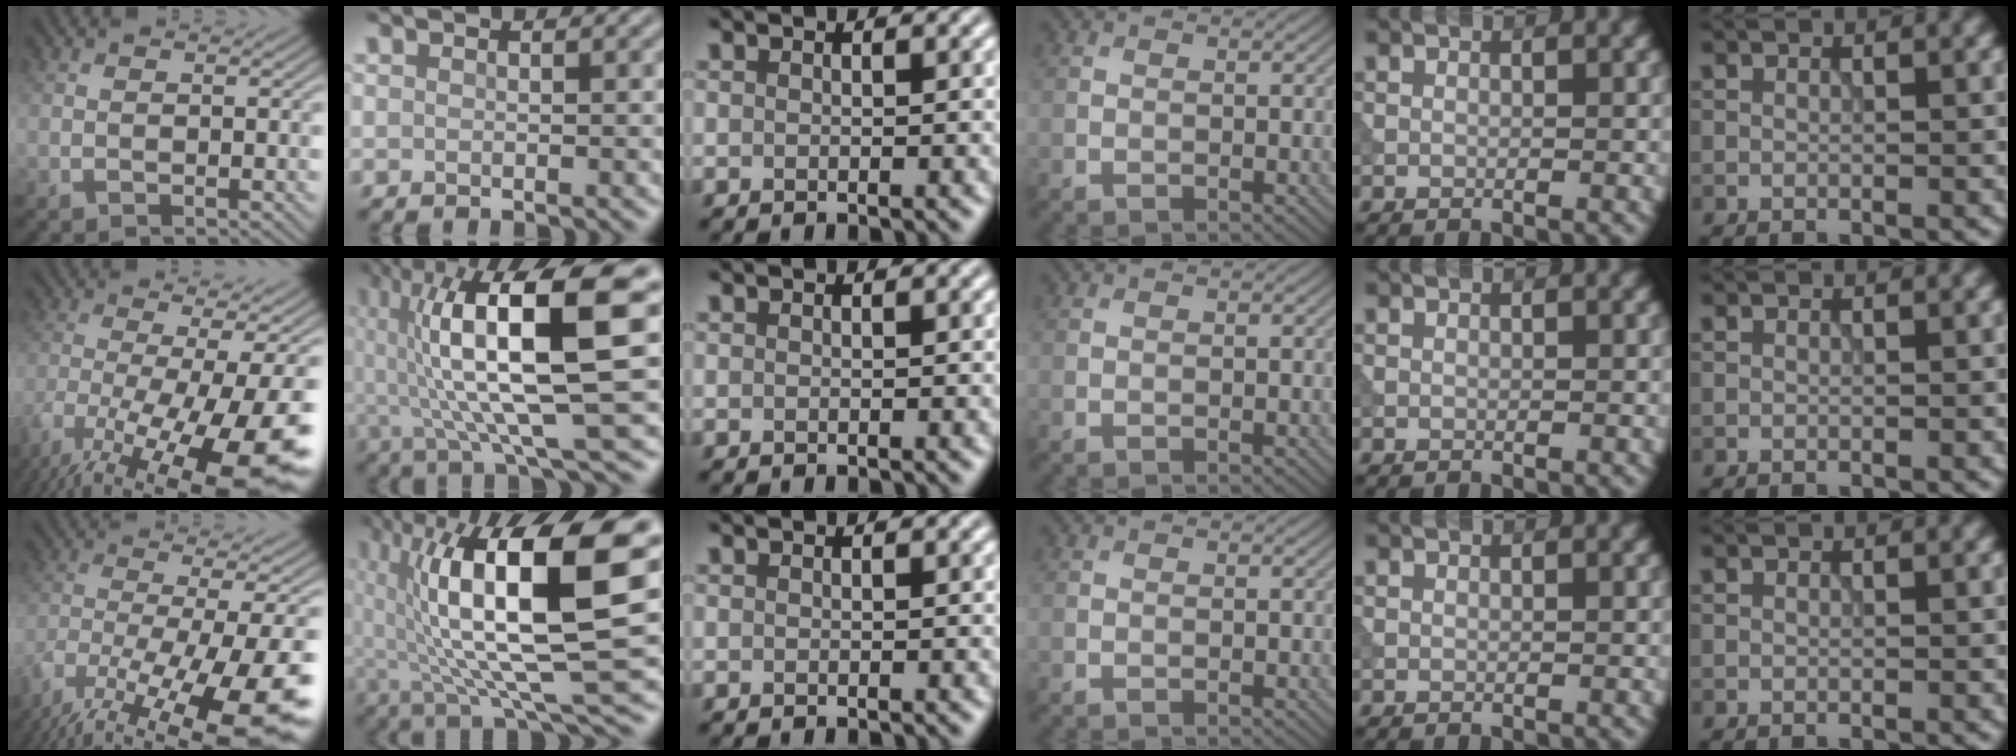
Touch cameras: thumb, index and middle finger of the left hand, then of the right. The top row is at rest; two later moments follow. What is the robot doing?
{"motion": "extract", "object": "tissue"}